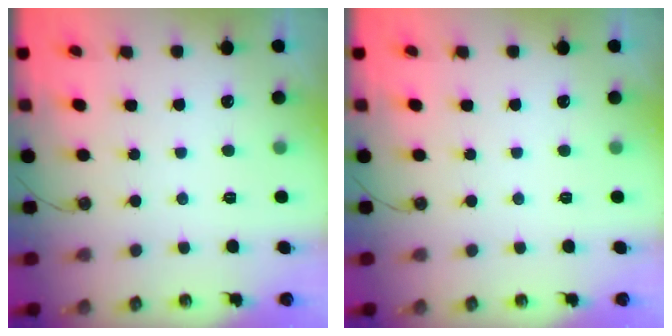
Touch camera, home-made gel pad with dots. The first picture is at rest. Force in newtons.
{"total": 0.0}